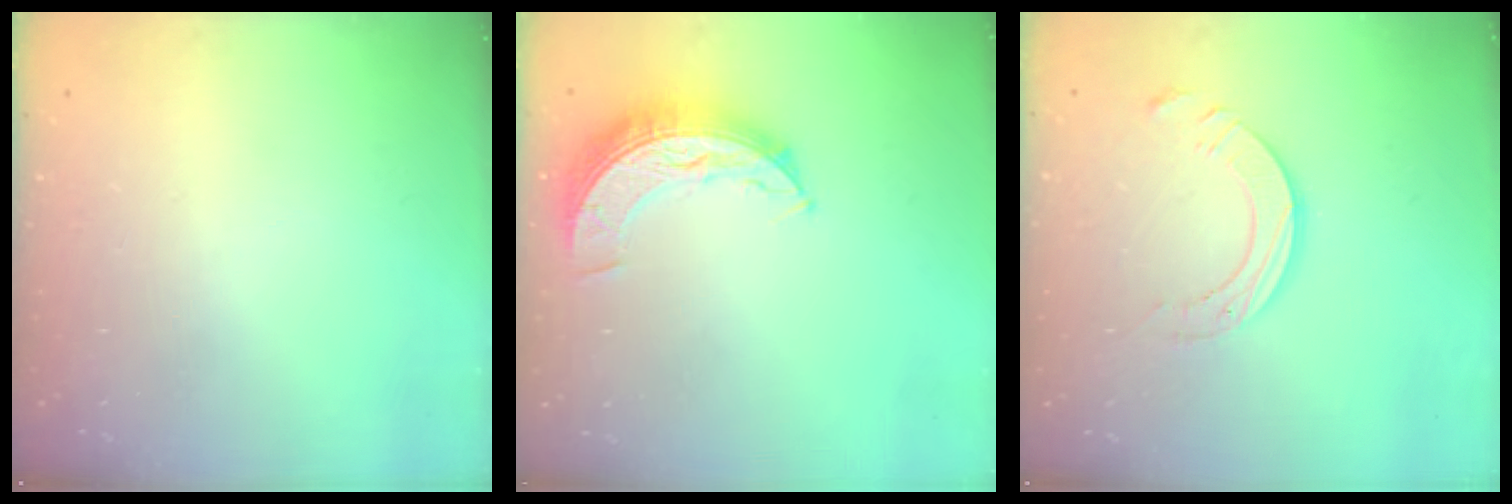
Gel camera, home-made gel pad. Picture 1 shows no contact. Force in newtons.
{"total": 9.1, "press": 9.1, "slide": 0.6}
{"total": 8.8, "press": 8.7, "slide": 0.9}